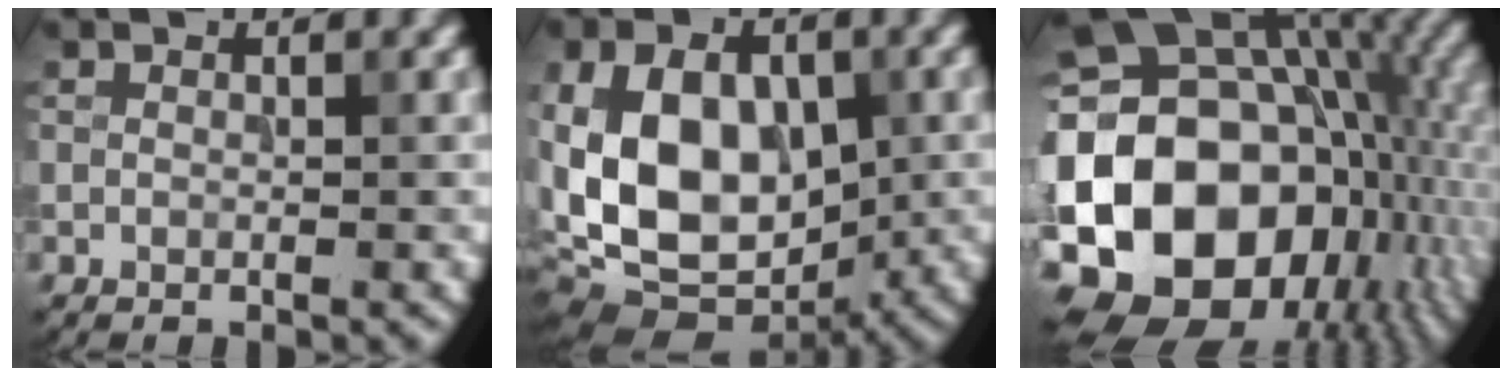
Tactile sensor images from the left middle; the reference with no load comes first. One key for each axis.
{"total": 12.0, "fx": -1.1, "fy": 7.8, "fz": 9.0, "tx": -0.168, "ty": 0.000, "tz": -0.032}
{"total": 22.2, "fx": -3.5, "fy": 16.7, "fz": 14.2, "tx": -0.275, "ty": -0.007, "tz": -0.052}